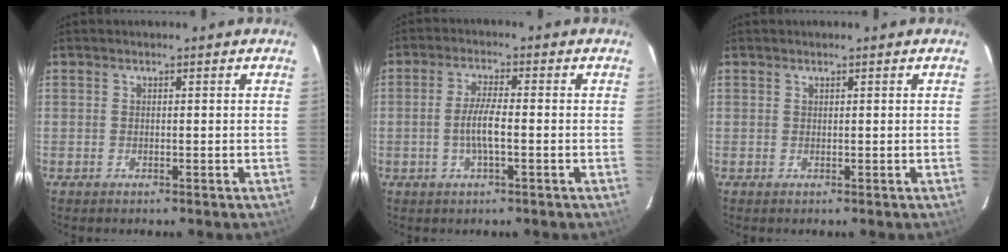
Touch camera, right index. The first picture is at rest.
{"total": 4.8, "force": [-1.2, 0.7, 4.6], "torque": [-0.088, -0.001, -0.023]}
{"total": 0.0}